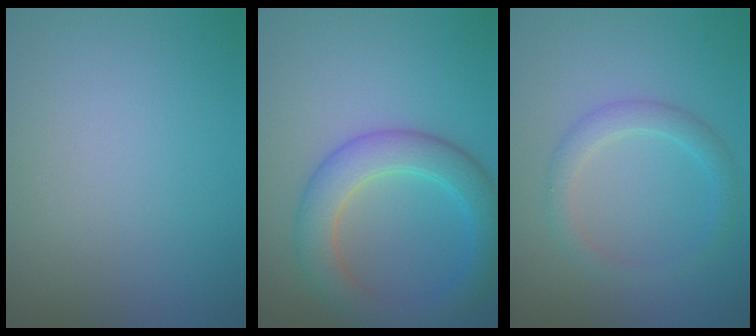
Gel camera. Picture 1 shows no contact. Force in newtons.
{"total": 5.0, "press": 4.9, "slide": 0.3}
{"total": 2.1, "press": 2.1, "slide": 0.0}